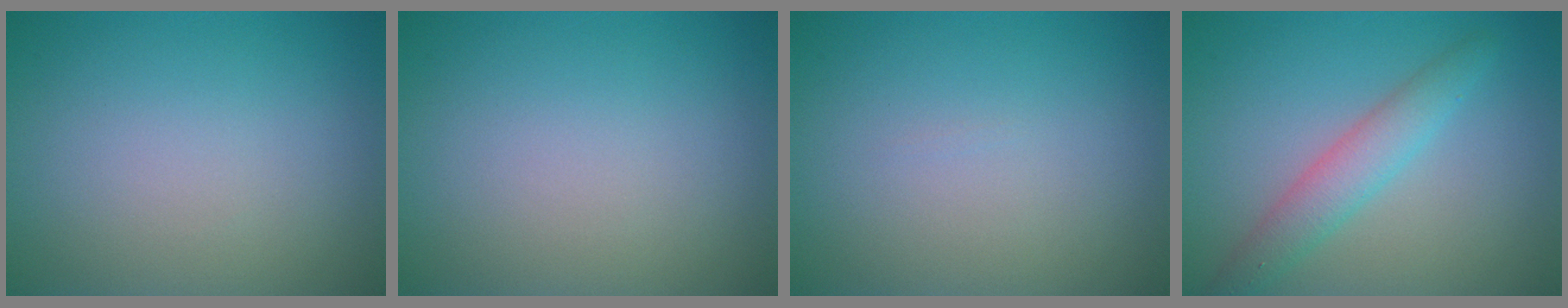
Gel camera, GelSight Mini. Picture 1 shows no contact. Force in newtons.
{"total": 0.0}
{"total": 0.0}
{"total": 3.2, "press": 3.2, "slide": 0.1}